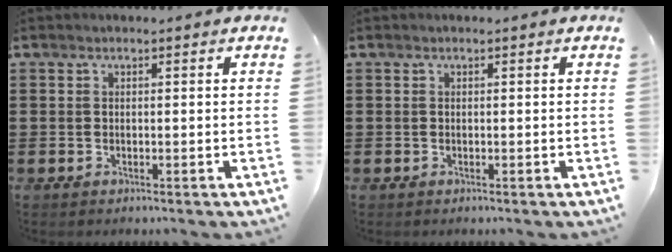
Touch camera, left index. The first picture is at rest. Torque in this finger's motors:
{"motor_torque": [0.00, 0.01, -0.01, 0.01]}